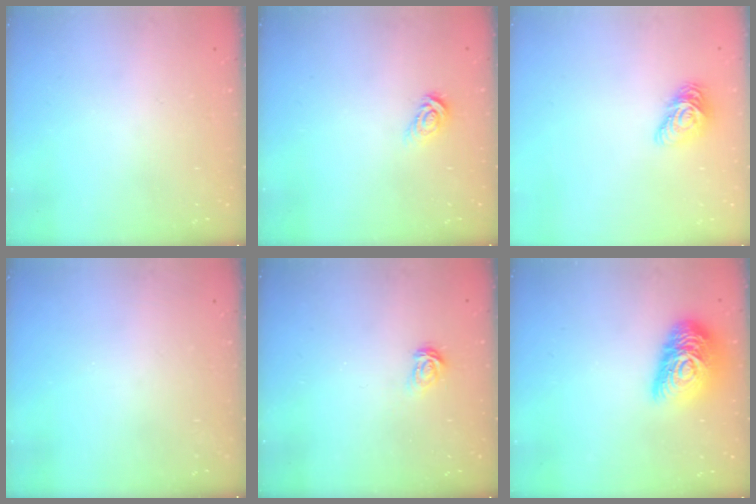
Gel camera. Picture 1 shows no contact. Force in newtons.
{"total": 5.9, "press": 5.9, "slide": 0.4}
{"total": 9.4, "press": 9.4, "slide": 0.5}
{"total": 0.0}
{"total": 3.6, "press": 3.6, "slide": 0.3}
{"total": 16.1, "press": 16.1, "slide": 1.1}